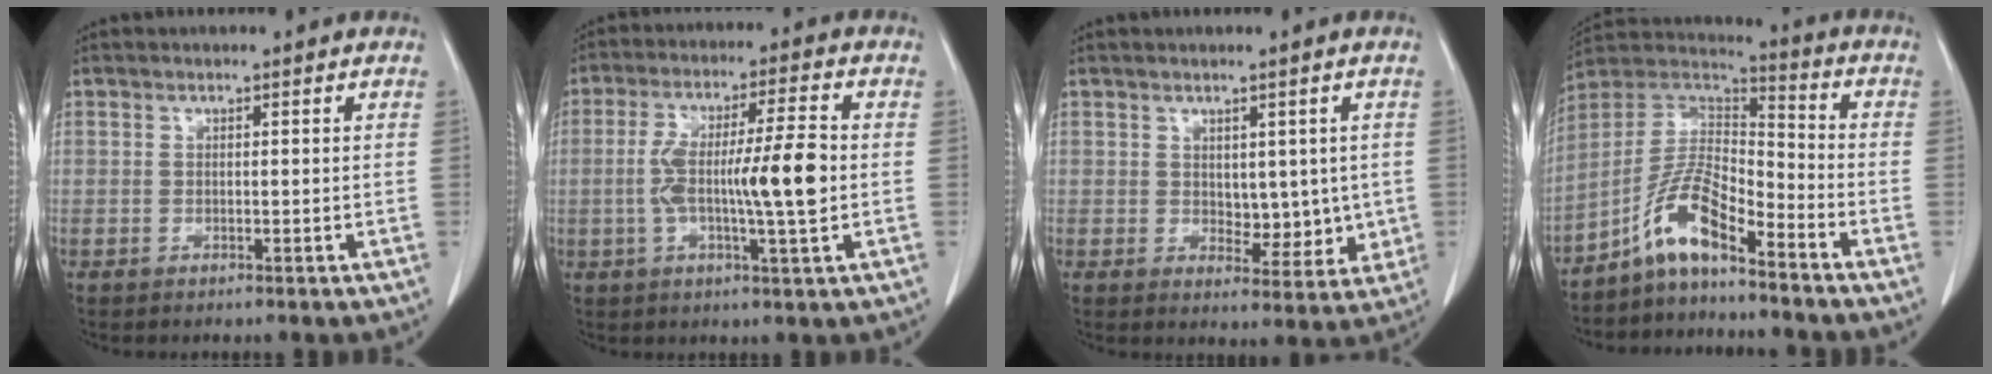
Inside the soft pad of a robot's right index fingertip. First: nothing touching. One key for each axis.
{"total": 11.6, "fx": -1.0, "fy": 1.0, "fz": 11.6, "tx": -0.207, "ty": 0.009, "tz": -0.019}
{"total": 5.9, "fx": 0.5, "fy": 3.6, "fz": 4.7, "tx": -0.047, "ty": -0.007, "tz": 0.018}
{"total": 9.8, "fx": -6.8, "fy": 2.1, "fz": 6.8, "tx": -0.145, "ty": 0.024, "tz": -0.130}